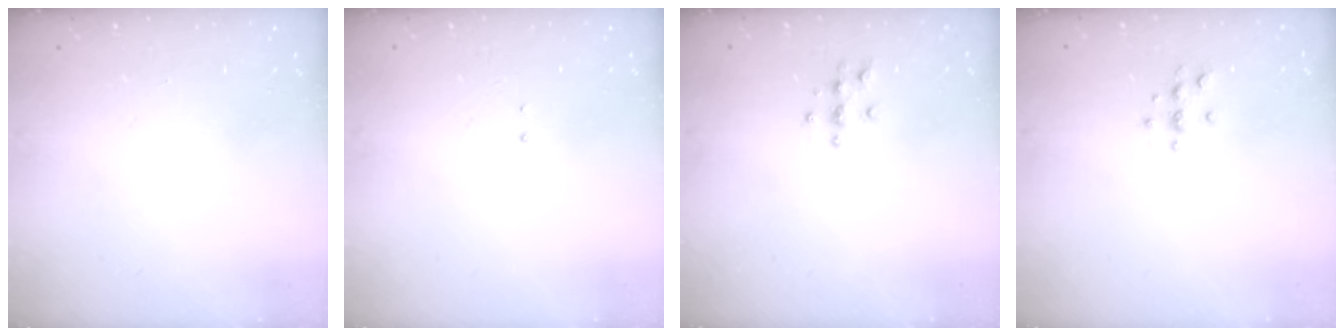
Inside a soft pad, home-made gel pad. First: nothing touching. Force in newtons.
{"total": 1.3, "press": 1.2, "slide": 0.6}
{"total": 3.9, "press": 3.9, "slide": 0.3}
{"total": 3.8, "press": 3.8, "slide": 0.4}